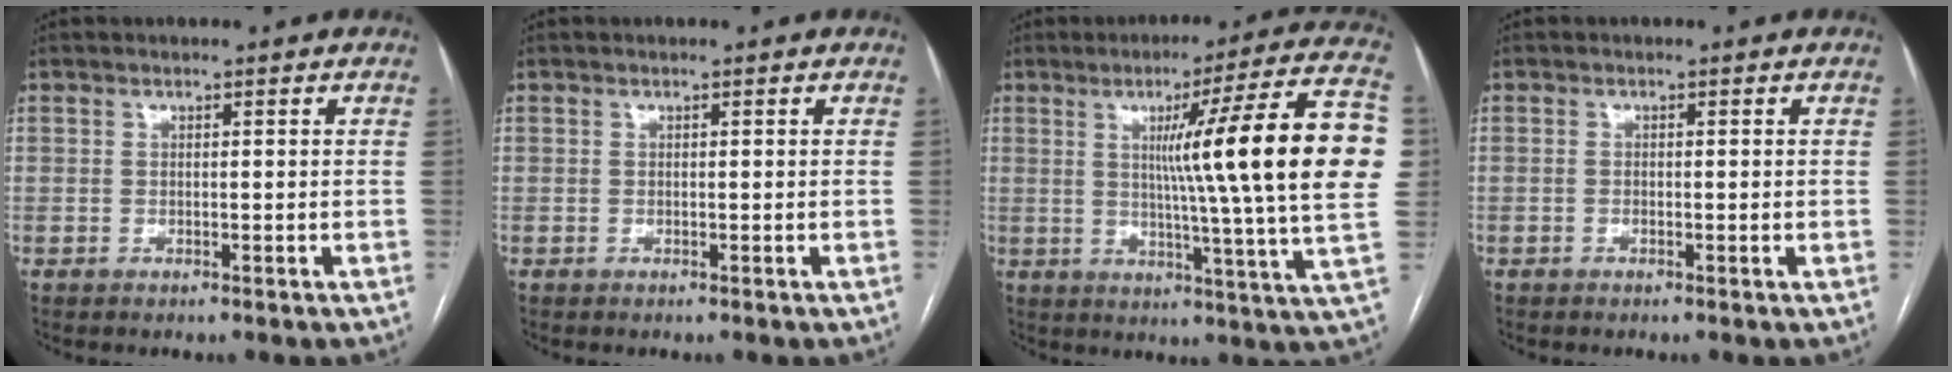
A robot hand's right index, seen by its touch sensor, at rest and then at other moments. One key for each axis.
{"total": 0.0}
{"total": 22.8, "fx": 3.5, "fy": -1.6, "fz": 22.5, "tx": -0.262, "ty": 0.008, "tz": 0.035}
{"total": 0.8, "fx": -0.2, "fy": 0.2, "fz": 0.7, "tx": -0.012, "ty": 0.000, "tz": -0.001}